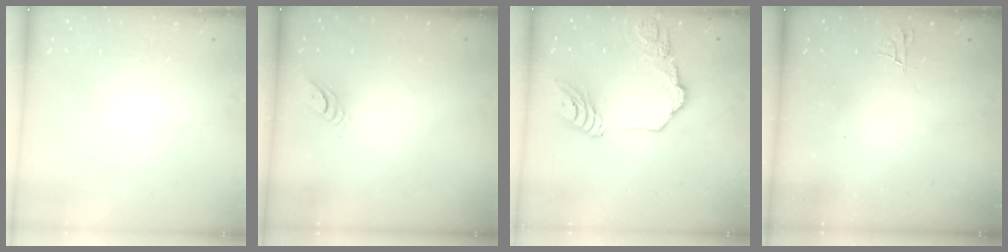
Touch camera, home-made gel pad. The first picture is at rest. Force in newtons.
{"total": 3.6, "press": 3.6, "slide": 0.3}
{"total": 16.2, "press": 16.1, "slide": 1.6}
{"total": 5.5, "press": 5.5, "slide": 0.6}